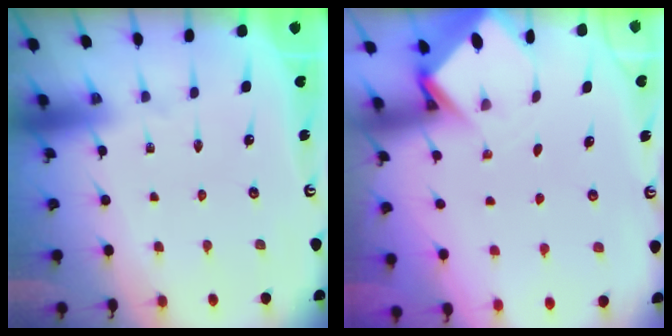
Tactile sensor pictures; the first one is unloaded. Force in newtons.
{"total": 2.9, "press": 2.9, "slide": 0.2}